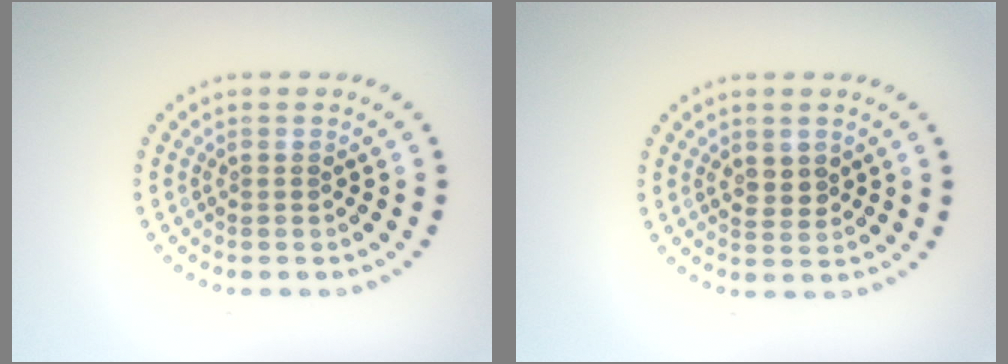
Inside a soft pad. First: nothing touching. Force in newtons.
{"total": 1.3, "press": 1.3, "slide": 0.5}